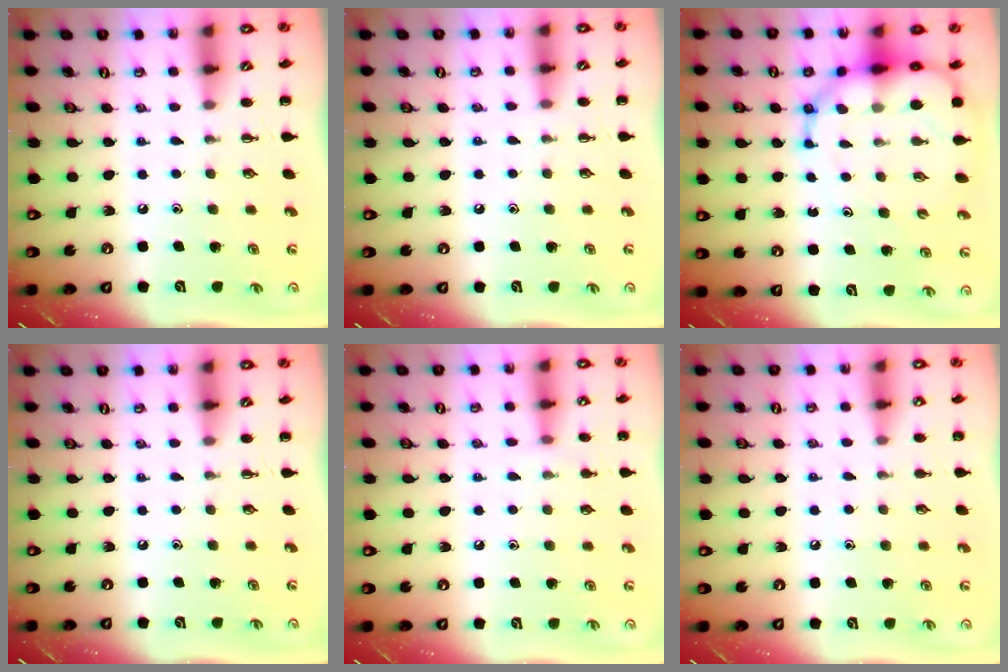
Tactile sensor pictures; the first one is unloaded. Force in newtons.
{"total": 6.5, "press": 6.1, "slide": 2.2}
{"total": 12.2, "press": 11.8, "slide": 3.3}
{"total": 0.0}
{"total": 4.5, "press": 4.1, "slide": 1.7}
{"total": 4.8, "press": 4.7, "slide": 1.2}